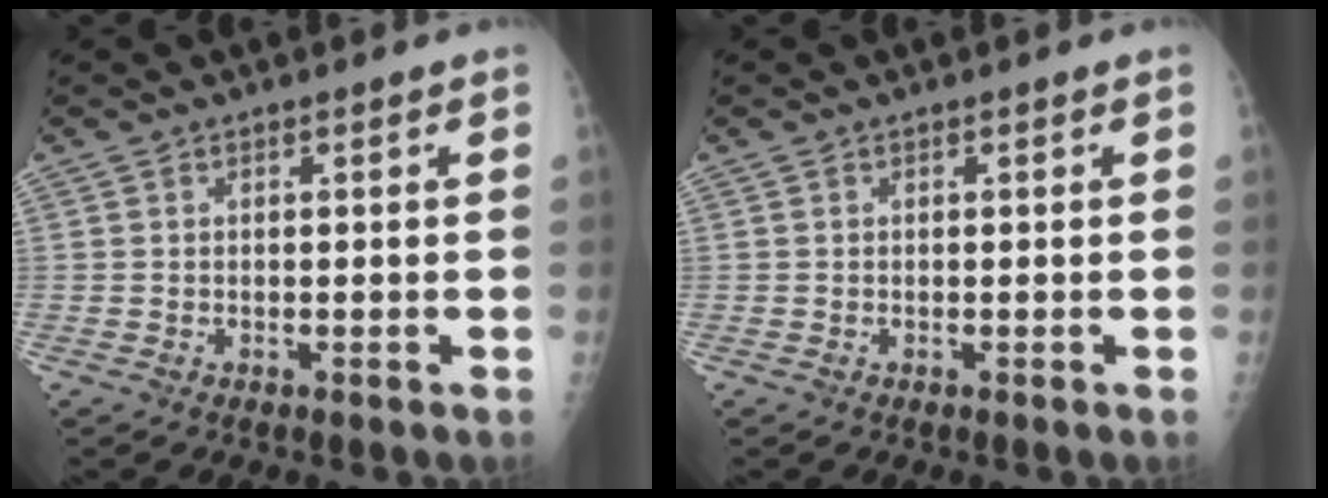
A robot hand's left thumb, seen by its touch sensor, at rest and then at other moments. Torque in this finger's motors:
{"motor_torque": [0.00, 0.01, -0.02, -0.03, 0.00]}